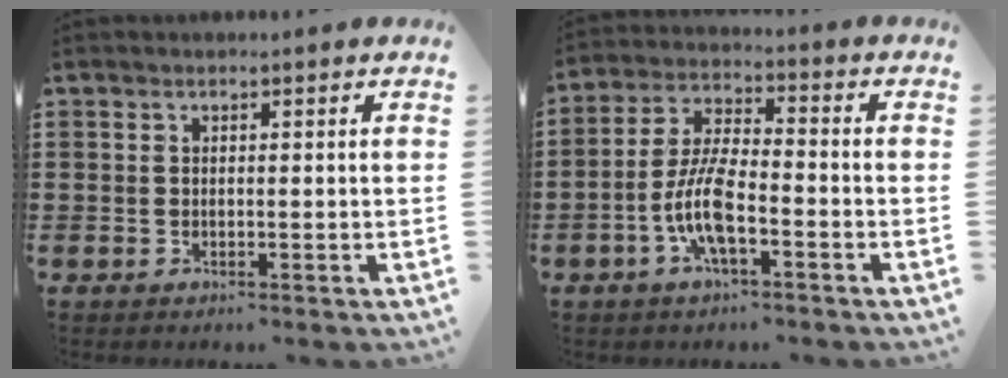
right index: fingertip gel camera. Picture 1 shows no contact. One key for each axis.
{"total": 8.3, "fx": -3.2, "fy": 2.3, "fz": 7.4, "tx": -0.170, "ty": -0.013, "tz": -0.064}